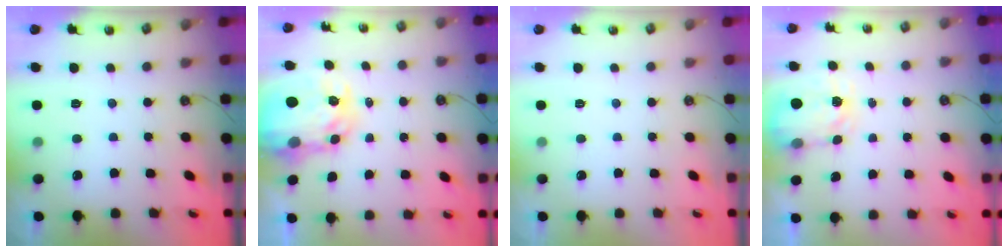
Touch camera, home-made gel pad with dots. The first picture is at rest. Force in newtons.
{"total": 7.8, "press": 7.7, "slide": 0.8}
{"total": 0.0}
{"total": 4.6, "press": 4.5, "slide": 0.6}